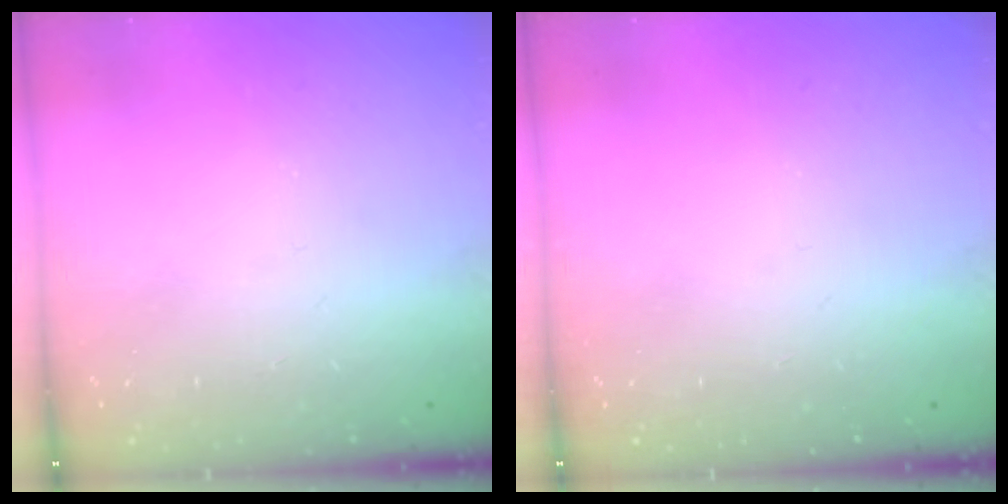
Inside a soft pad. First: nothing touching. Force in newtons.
{"total": 0.0}